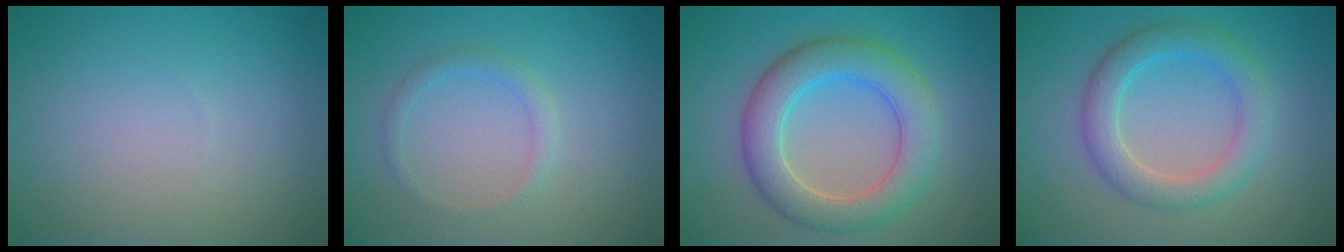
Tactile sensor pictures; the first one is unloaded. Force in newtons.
{"total": 1.4, "press": 1.4, "slide": 0.1}
{"total": 6.2, "press": 6.1, "slide": 0.5}
{"total": 4.2, "press": 4.2, "slide": 0.2}